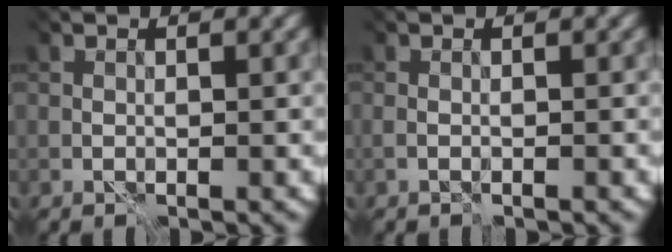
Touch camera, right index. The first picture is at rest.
{"total": 0.6, "force": [-0.5, 0.1, 0.4], "torque": [-0.006, 0.003, -0.008]}